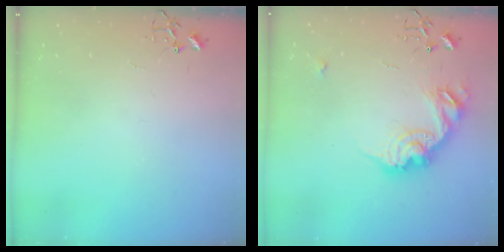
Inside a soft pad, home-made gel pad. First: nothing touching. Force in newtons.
{"total": 16.0, "press": 16.0, "slide": 0.3}